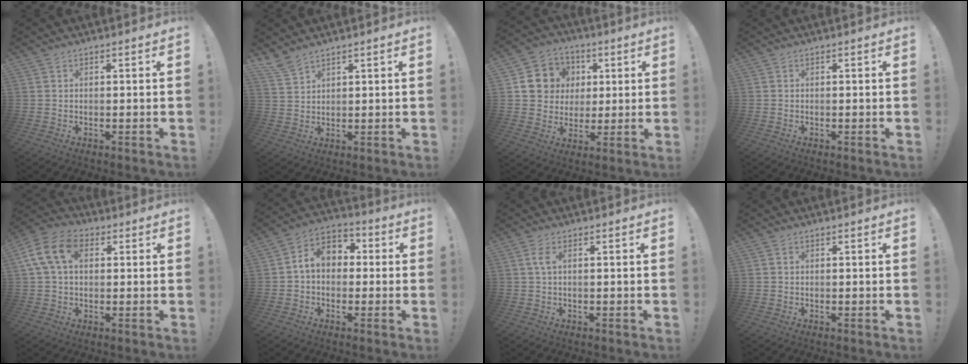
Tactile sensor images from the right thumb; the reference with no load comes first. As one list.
[{"total": 4.7, "force": [4.2, 1.1, 1.9], "torque": [-0.037, -0.025, 0.079]}, {"total": 12.2, "force": [2.7, 11.3, 3.6], "torque": [-0.047, -0.003, 0.065]}, {"total": 0.0}, {"total": 12.8, "force": [3.4, 8.5, 9.0], "torque": [-0.173, 0.003, 0.066]}, {"total": 9.0, "force": [1.0, 6.6, 5.9], "torque": [-0.096, 0.018, 0.026]}, {"total": 2.4, "force": [0.4, 0.4, 2.3], "torque": [-0.046, 0.002, 0.008]}, {"total": 0.0}]